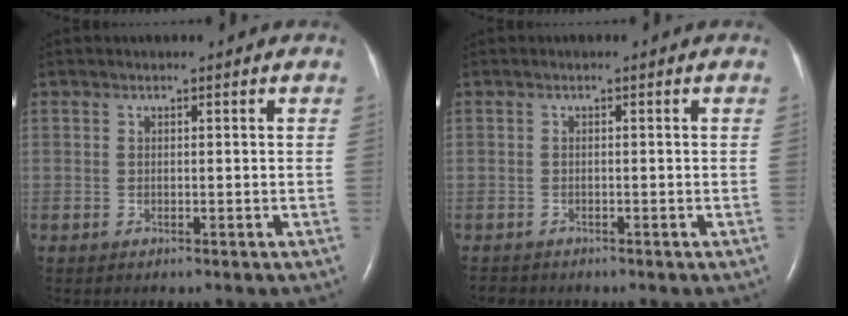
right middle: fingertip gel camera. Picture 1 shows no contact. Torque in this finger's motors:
{"motor_torque": [0.12, -0.14, -0.06, -0.01]}